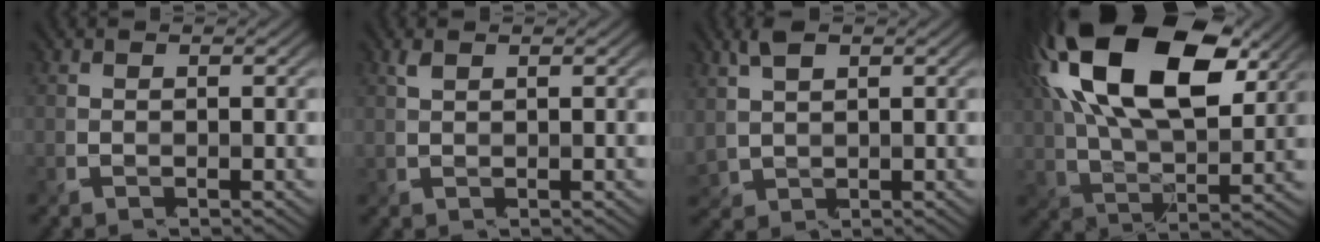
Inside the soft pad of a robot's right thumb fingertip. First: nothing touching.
{"total": 0.9, "force": [0.7, -0.5, 0.4], "torque": [-0.015, -0.004, 0.023]}
{"total": 3.9, "force": [1.6, 2.0, 2.9], "torque": [-0.077, -0.002, 0.040]}
{"total": 20.7, "force": [8.9, 10.0, 15.7], "torque": [-0.322, 0.048, 0.136]}